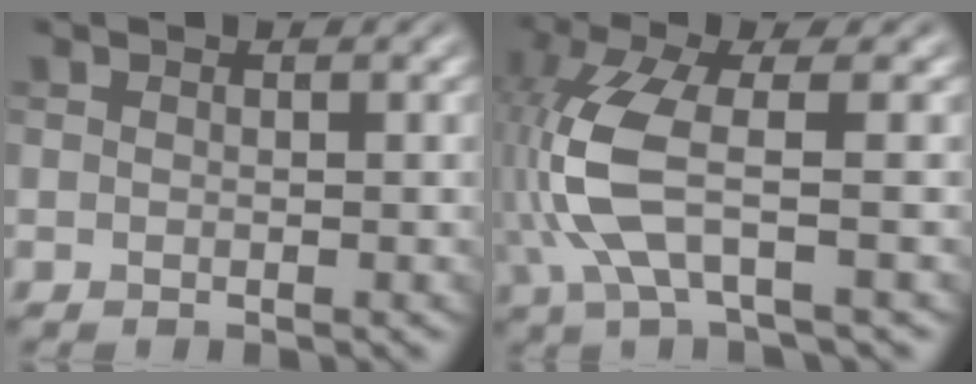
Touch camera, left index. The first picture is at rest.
{"total": 7.0, "force": [-1.3, 2.0, 6.5], "torque": [-0.174, 0.001, -0.027]}